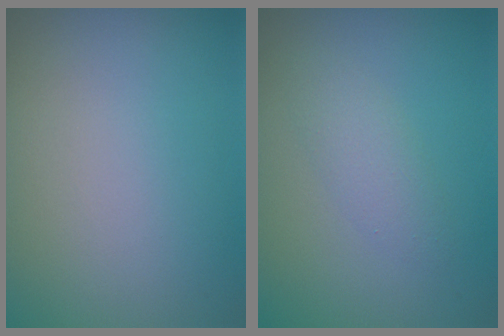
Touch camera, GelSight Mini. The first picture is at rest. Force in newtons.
{"total": 1.8, "press": 1.8, "slide": 0.1}